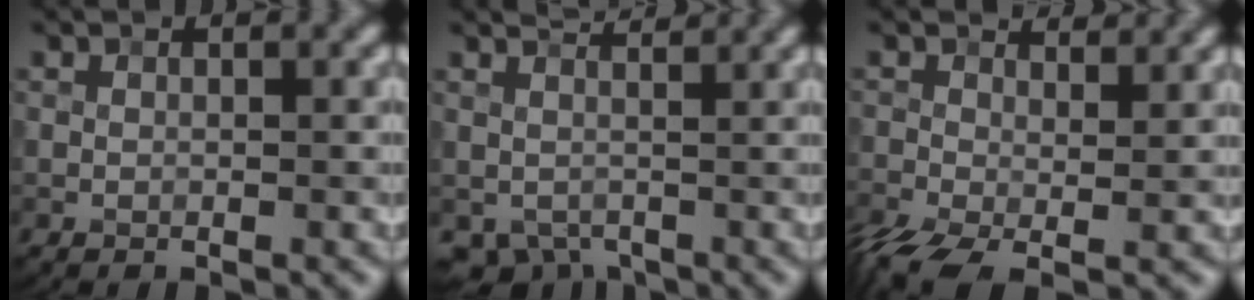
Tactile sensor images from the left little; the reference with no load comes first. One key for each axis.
{"total": 2.8, "fx": 1.0, "fy": 1.9, "fz": 1.8, "tx": -0.028, "ty": -0.001, "tz": 0.021}
{"total": 4.8, "fx": -0.9, "fy": 2.6, "fz": 3.9, "tx": -0.093, "ty": -0.009, "tz": -0.028}